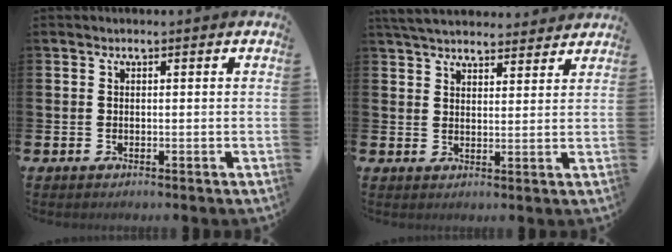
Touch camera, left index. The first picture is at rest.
{"total": 5.1, "force": [4.9, 1.0, 0.8], "torque": [-0.031, -0.019, 0.090]}